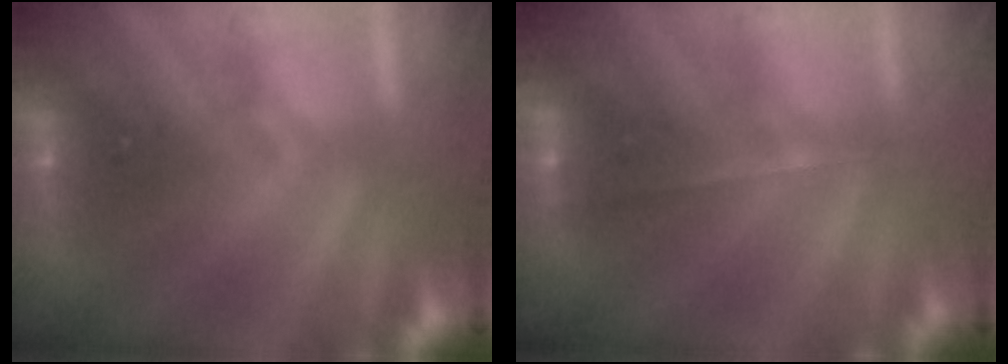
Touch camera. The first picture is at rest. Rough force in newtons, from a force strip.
{"total": 1.7}